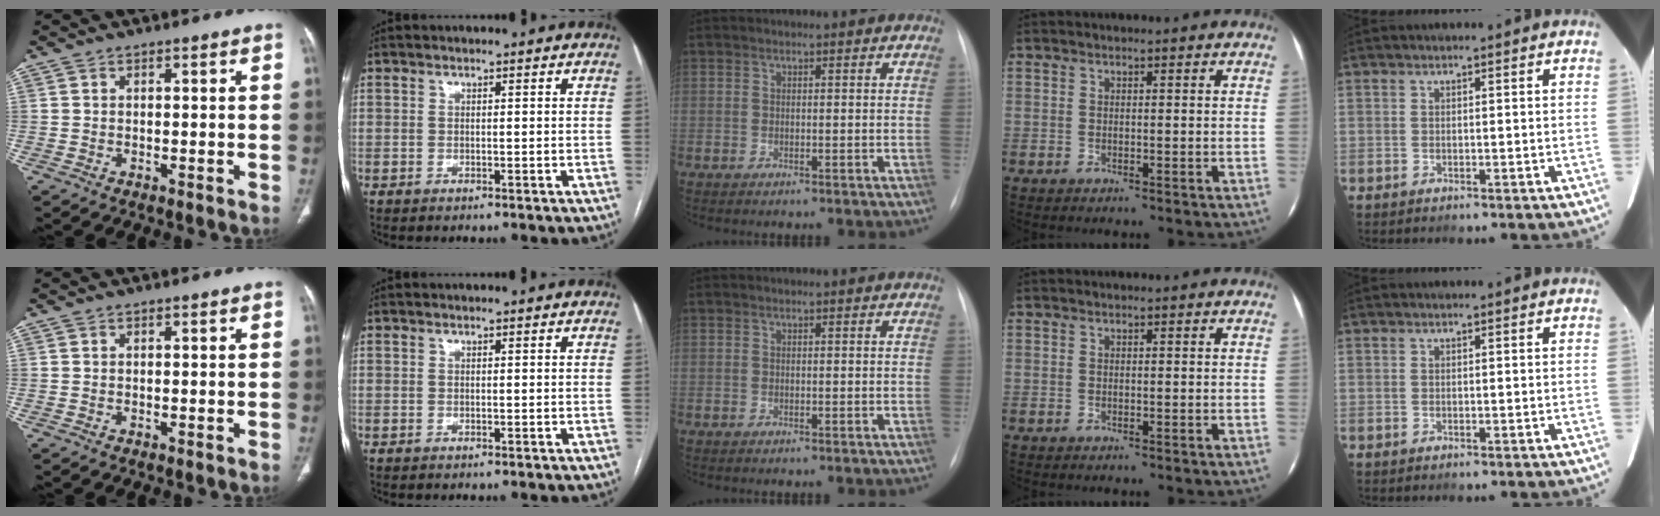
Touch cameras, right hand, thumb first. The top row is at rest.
{}